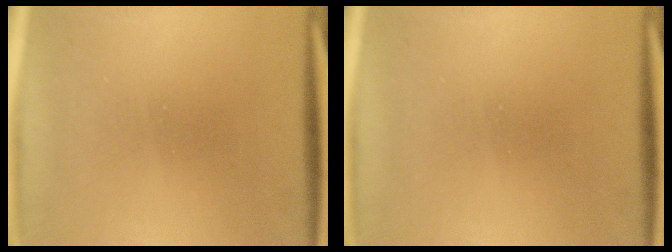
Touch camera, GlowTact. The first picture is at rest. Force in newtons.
{"total": 0.0}